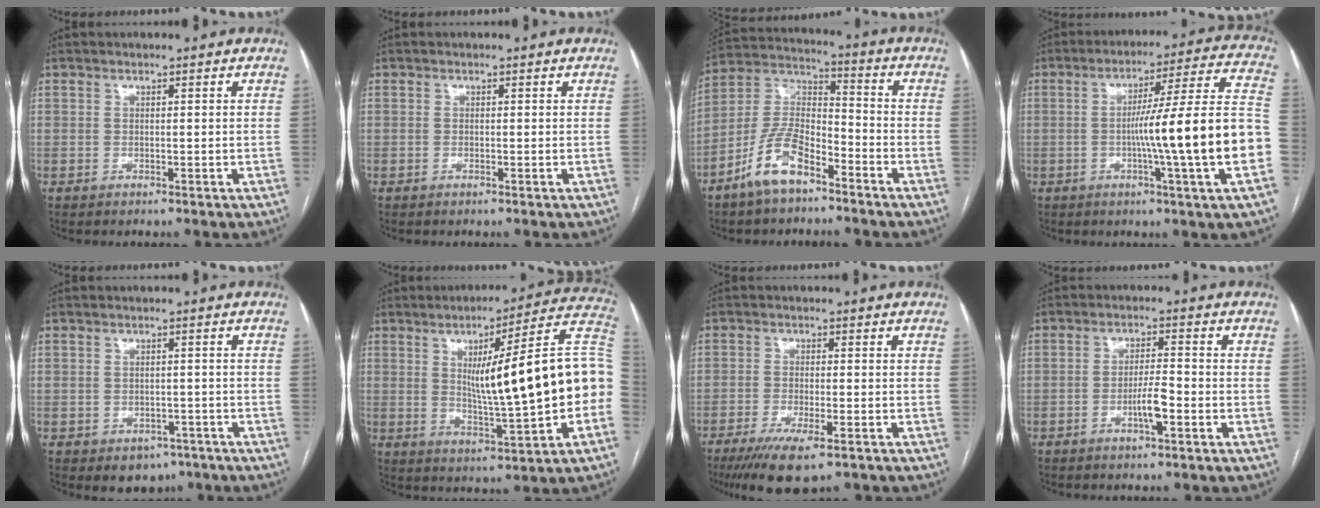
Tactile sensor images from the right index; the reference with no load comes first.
{"total": 0.0}
{"total": 11.0, "force": [-6.9, 4.2, 7.5], "torque": [-0.164, 0.008, -0.136]}
{"total": 18.7, "force": [-3.7, -1.7, 18.2], "torque": [-0.238, 0.014, -0.062]}
{"total": 4.5, "force": [-2.7, 3.3, 1.6], "torque": [-0.010, 0.010, -0.025]}
{"total": 20.4, "force": [0.0, 1.0, 20.3], "torque": [-0.252, 0.028, 0.001]}
{"total": 9.3, "force": [-6.2, 1.8, 6.7], "torque": [-0.110, -0.022, -0.096]}
{"total": 4.5, "force": [-1.8, 0.5, 4.0], "torque": [-0.073, 0.000, -0.034]}